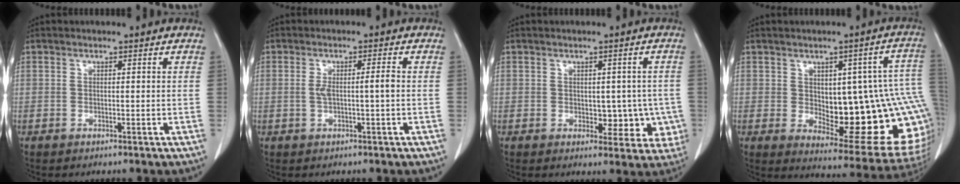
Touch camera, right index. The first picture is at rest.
{"total": 3.1, "force": [-0.2, 0.1, 3.1], "torque": [-0.059, 0.006, 0.001]}
{"total": 6.0, "force": [-0.6, 3.9, 4.5], "torque": [-0.032, 0.013, 0.001]}
{"total": 20.4, "force": [-0.7, 6.3, 19.3], "torque": [-0.177, 0.021, 0.016]}